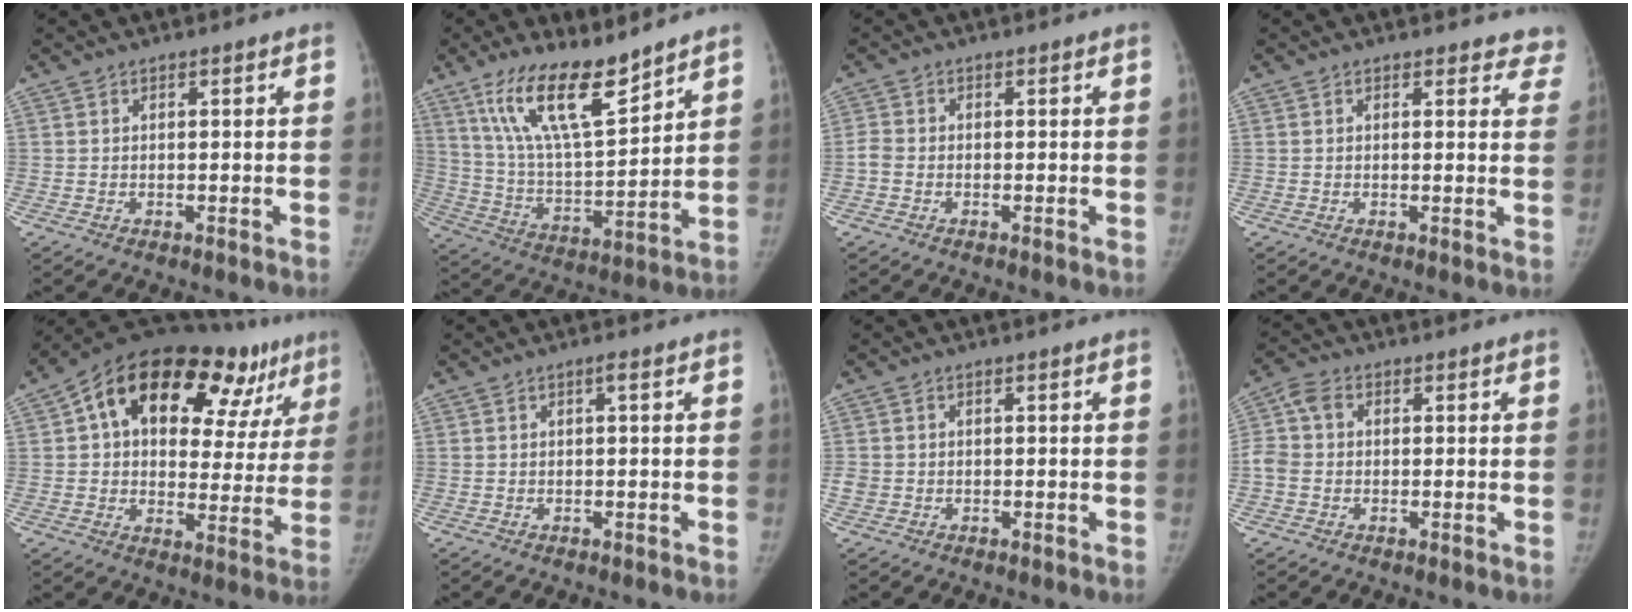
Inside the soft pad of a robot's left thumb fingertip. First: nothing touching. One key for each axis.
{"total": 15.7, "fx": 11.0, "fy": 4.5, "fz": 10.3, "tx": -0.166, "ty": -0.063, "tz": 0.217}
{"total": 1.9, "fx": -0.7, "fy": 1.4, "fz": 1.0, "tx": -0.019, "ty": 0.002, "tz": -0.023}
{"total": 5.3, "fx": 4.7, "fy": 2.4, "fz": -0.1, "tx": 0.055, "ty": -0.018, "tz": 0.024}
{"total": 27.5, "fx": 13.0, "fy": 14.5, "fz": 19.5, "tx": -0.243, "ty": 0.032, "tz": 0.193}
{"total": 0.6, "fx": 0.1, "fy": 0.1, "fz": 0.6, "tx": -0.012, "ty": 0.001, "tz": -0.001}
{"total": 1.8, "fx": -0.3, "fy": 1.6, "fz": 0.6, "tx": -0.004, "ty": 0.004, "tz": -0.006}
{"total": 5.3, "fx": 0.1, "fy": 4.3, "fz": 3.2, "tx": -0.067, "ty": 0.015, "tz": -0.005}